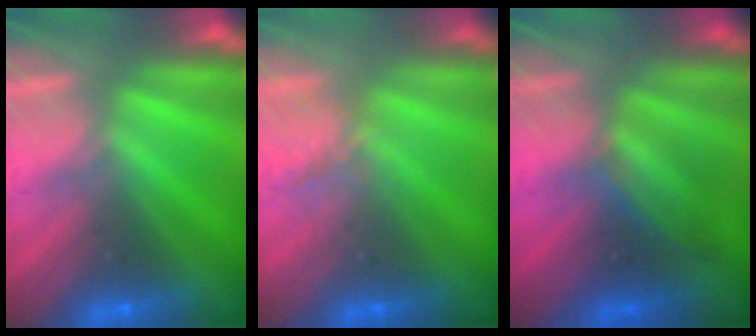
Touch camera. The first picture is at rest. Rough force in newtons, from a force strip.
{"total": 2.5}
{"total": 4.5}